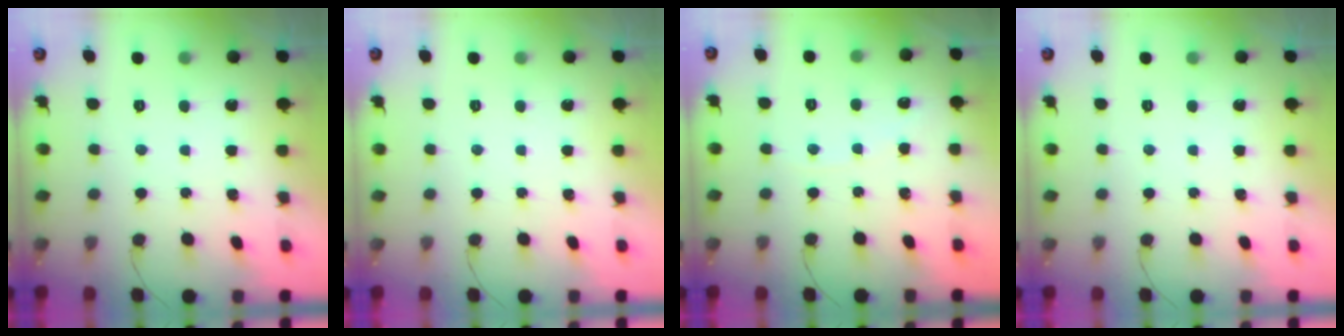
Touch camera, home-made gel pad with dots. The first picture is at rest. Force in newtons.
{"total": 0.0}
{"total": 3.7, "press": 3.7, "slide": 0.6}
{"total": 0.0}